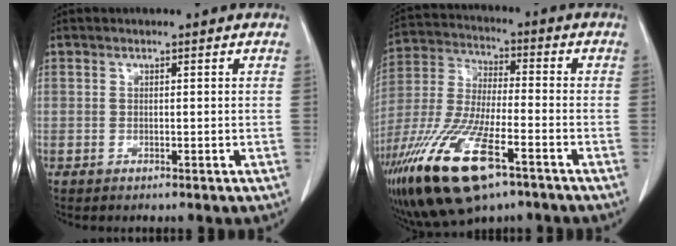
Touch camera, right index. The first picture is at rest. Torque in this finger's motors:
{"motor_torque": [1.60, -0.54, 1.05, 0.21]}